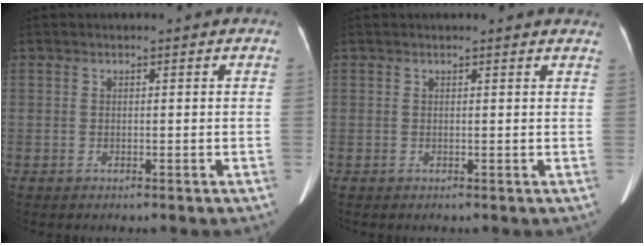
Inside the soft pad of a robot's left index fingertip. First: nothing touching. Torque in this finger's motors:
{"motor_torque": [0.38, -0.32, -0.02, 0.00]}